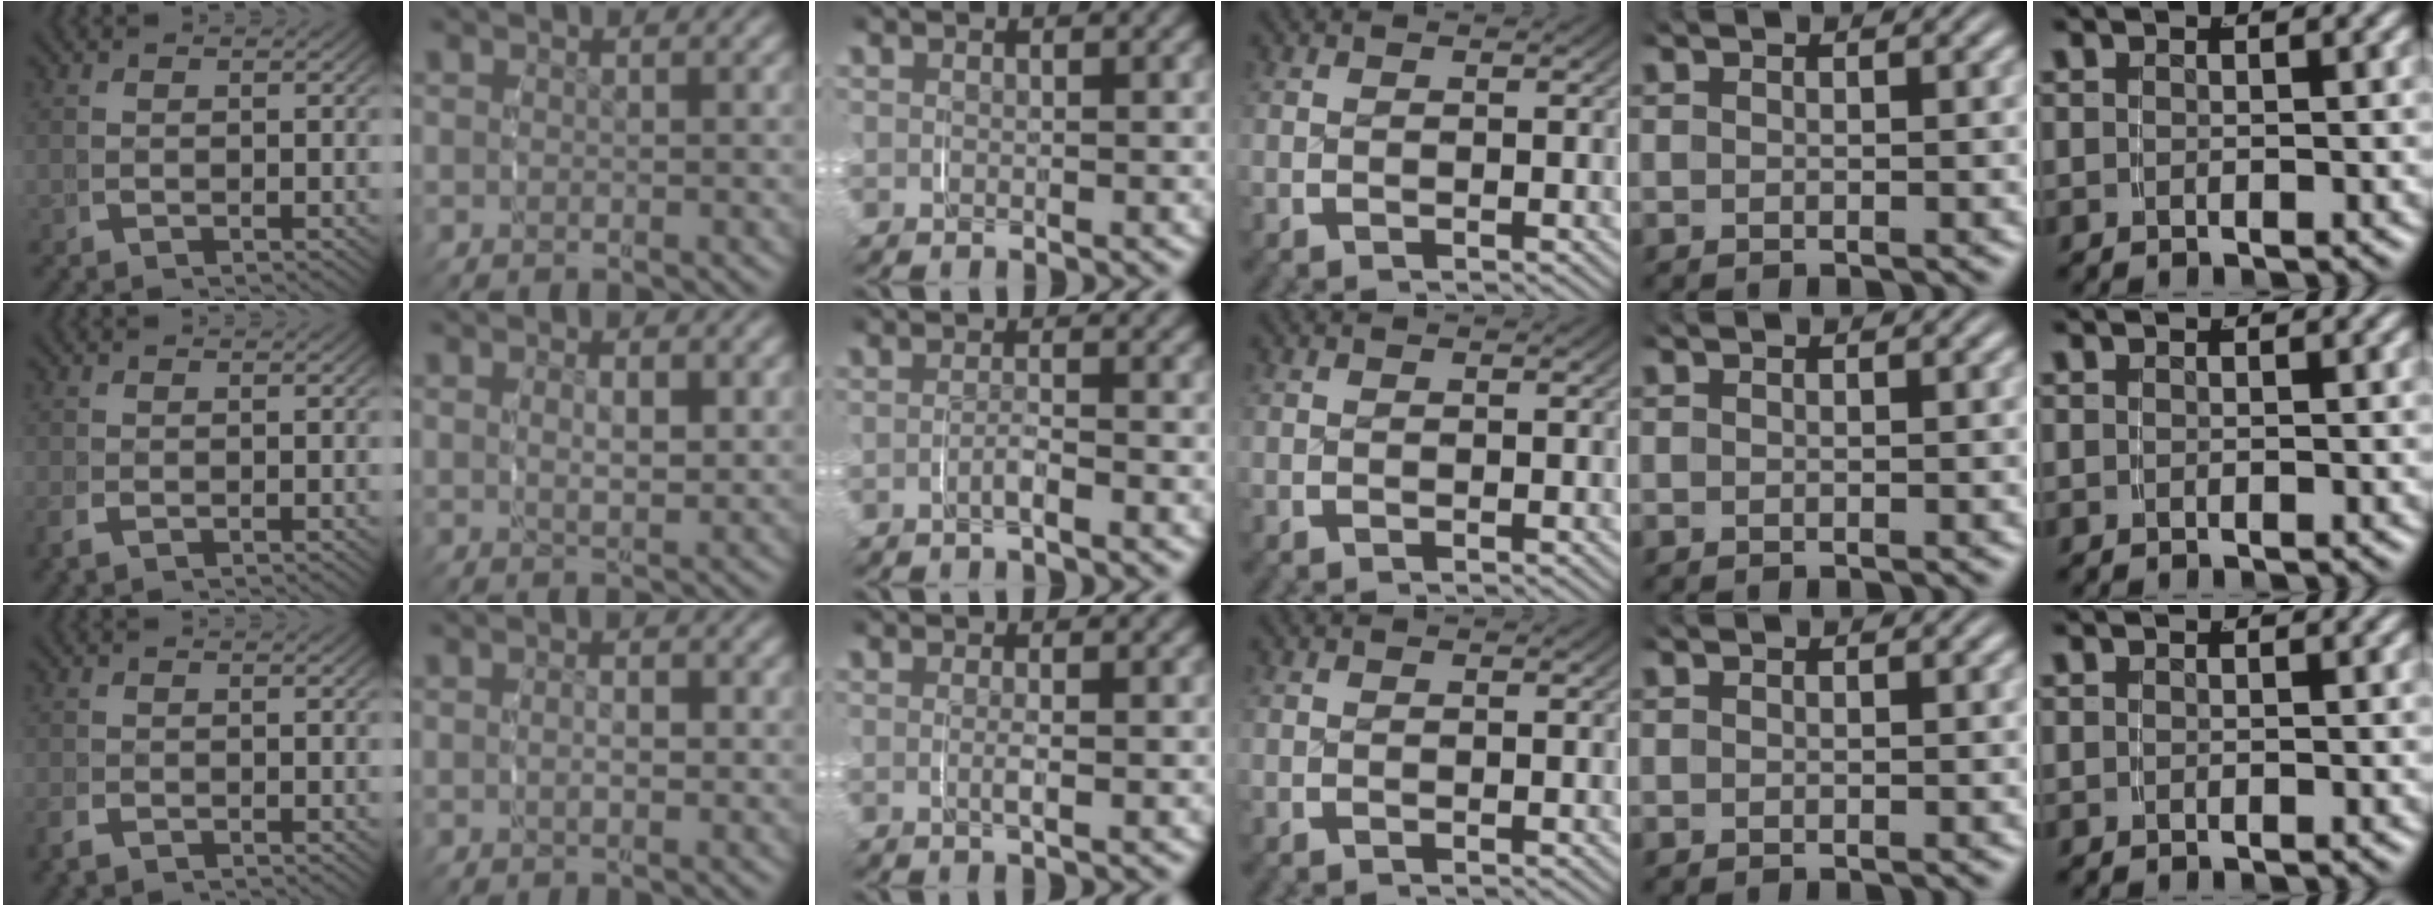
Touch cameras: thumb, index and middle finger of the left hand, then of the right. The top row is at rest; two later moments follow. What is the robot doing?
{"motion": "grasp_and_lifting", "object": "toothpaste"}